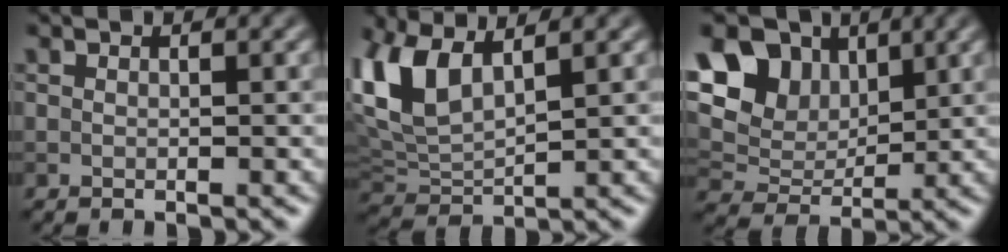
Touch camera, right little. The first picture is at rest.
{"total": 6.8, "force": [3.1, 3.2, 5.2], "torque": [-0.136, 0.008, 0.059]}
{"total": 10.8, "force": [4.8, 7.8, 5.8], "torque": [-0.112, 0.023, 0.080]}